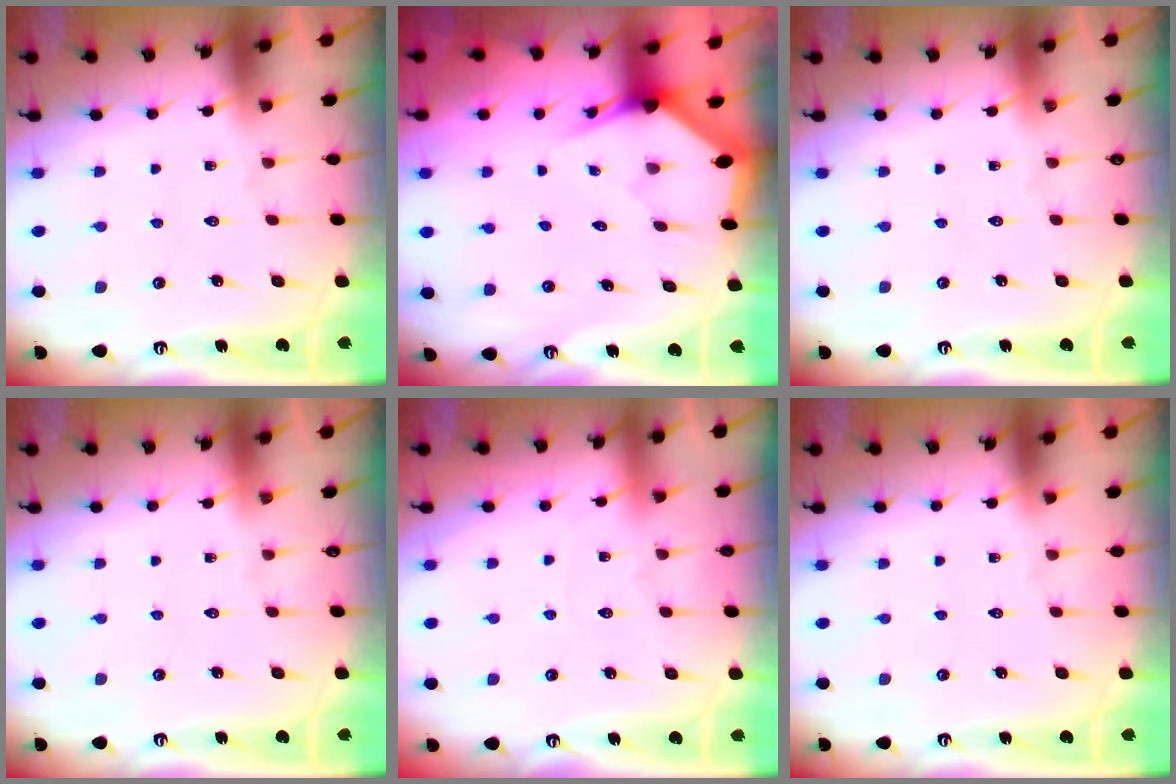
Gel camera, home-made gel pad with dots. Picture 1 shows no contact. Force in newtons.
{"total": 3.0, "press": 3.0, "slide": 0.1}
{"total": 0.0}
{"total": 0.0}
{"total": 2.9, "press": 2.9, "slide": 0.3}
{"total": 0.0}